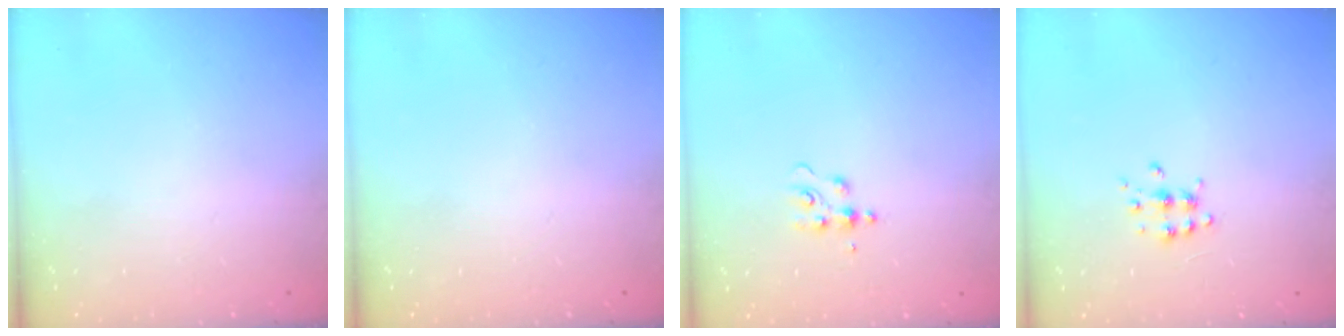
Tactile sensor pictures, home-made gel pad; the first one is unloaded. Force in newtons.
{"total": 0.0}
{"total": 4.6, "press": 4.6, "slide": 0.6}
{"total": 5.5, "press": 5.4, "slide": 0.5}